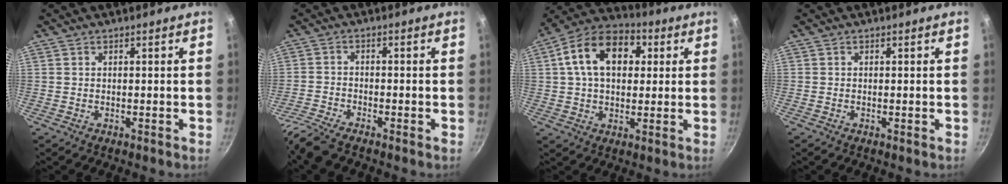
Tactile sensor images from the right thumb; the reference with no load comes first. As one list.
[{"total": 5.3, "force": [-4.5, 0.7, 2.7], "torque": [-0.072, 0.017, -0.098]}, {"total": 15.3, "force": [3.7, 10.3, 10.7], "torque": [-0.151, 0.019, 0.044]}, {"total": 0.0}]